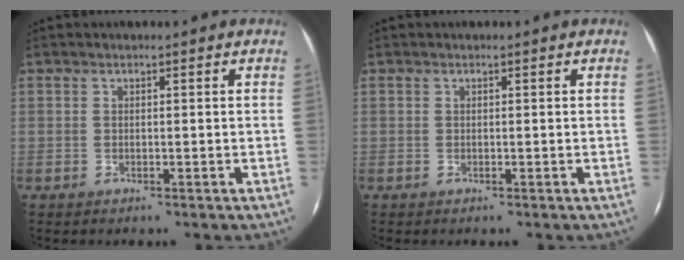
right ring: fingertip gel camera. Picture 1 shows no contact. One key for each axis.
{"total": 0.0}